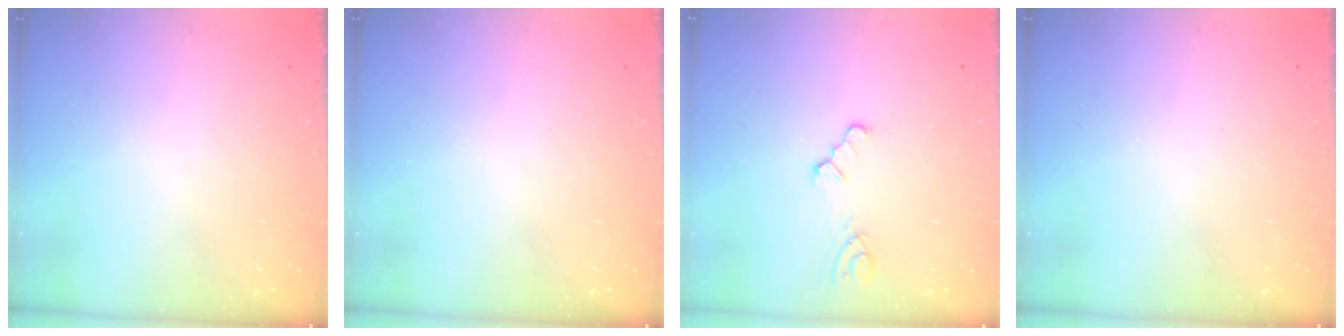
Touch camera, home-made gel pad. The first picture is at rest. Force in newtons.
{"total": 0.0}
{"total": 1.6, "press": 1.6, "slide": 0.2}
{"total": 0.0}